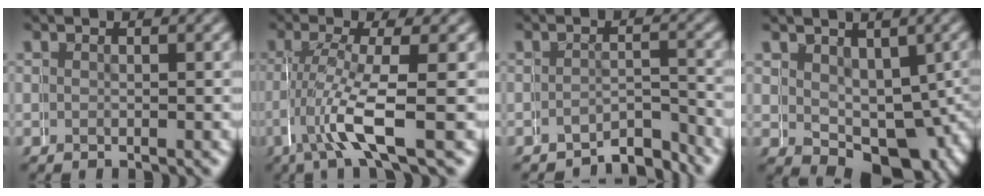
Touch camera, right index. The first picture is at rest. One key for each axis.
{"total": 4.2, "fx": -1.5, "fy": 0.8, "fz": 3.9, "tx": -0.093, "ty": -0.015, "tz": -0.018}
{"total": 3.5, "fx": -3.4, "fy": 0.8, "fz": 0.1, "tx": 0.007, "ty": -0.009, "tz": -0.057}
{"total": 5.8, "fx": -0.7, "fy": 4.2, "fz": 3.9, "tx": -0.046, "ty": -0.021, "tz": 0.001}